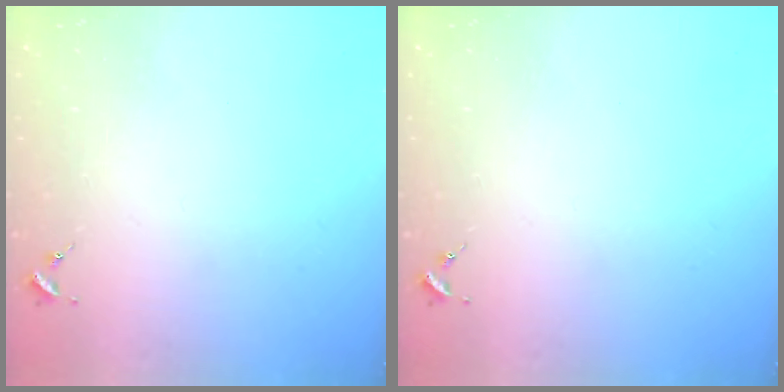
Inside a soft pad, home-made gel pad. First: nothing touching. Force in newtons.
{"total": 0.0}